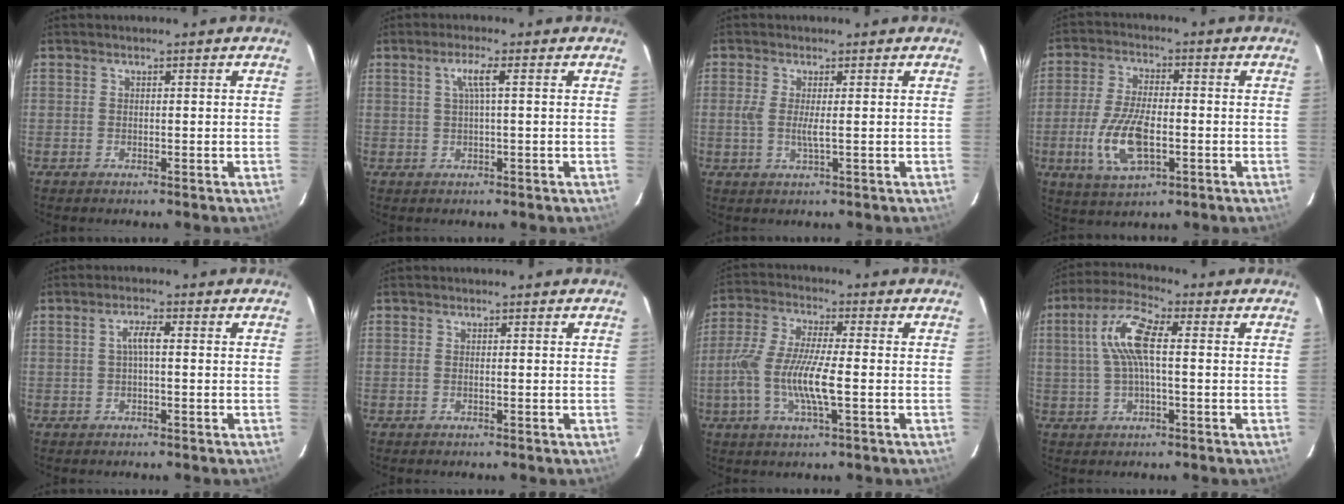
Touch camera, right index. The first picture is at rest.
{"total": 2.9, "force": [0.7, -0.3, 2.8], "torque": [-0.053, 0.003, 0.012]}
{"total": 3.0, "force": [-0.1, 0.2, 3.0], "torque": [-0.064, -0.005, -0.005]}
{"total": 11.9, "force": [-3.1, 5.1, 10.3], "torque": [-0.218, -0.008, -0.054]}
{"total": 2.6, "force": [0.0, 0.5, 2.5], "torque": [-0.050, 0.008, 0.001]}
{"total": 0.6, "force": [-0.2, -0.1, 0.6], "torque": [-0.011, 0.001, -0.004]}
{"total": 11.8, "force": [-2.5, 2.4, 11.3], "torque": [-0.235, -0.005, -0.053]}
{"total": 9.5, "force": [1.1, 2.8, 9.0], "torque": [-0.182, 0.018, 0.021]}